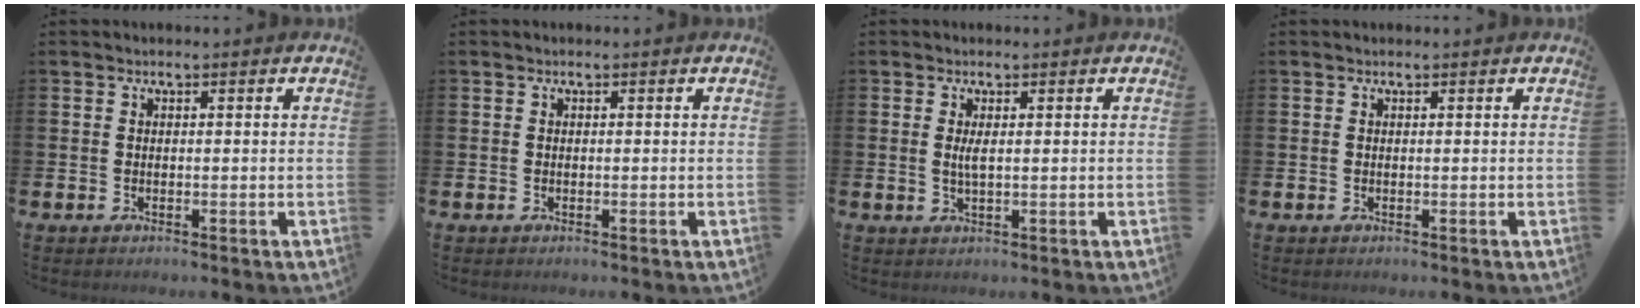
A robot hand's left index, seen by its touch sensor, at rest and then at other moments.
{"total": 0.0}
{"total": 1.7, "force": [0.4, 0.4, 1.6], "torque": [-0.023, -0.002, 0.004]}
{"total": 0.0}